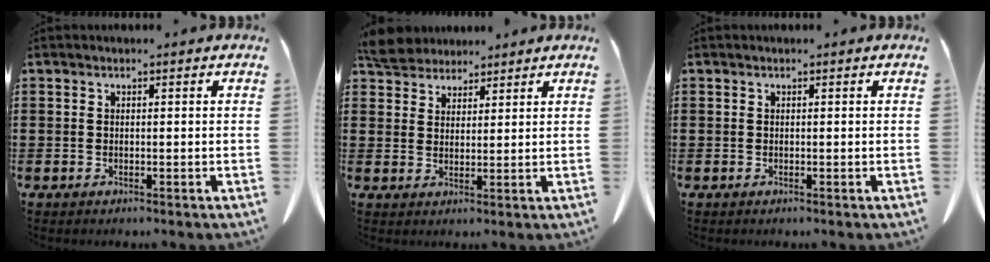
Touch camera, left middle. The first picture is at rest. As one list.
[{"total": 5.1, "force": [4.7, 1.7, 1.0], "torque": [-0.039, -0.007, 0.091]}, {"total": 0.0}]